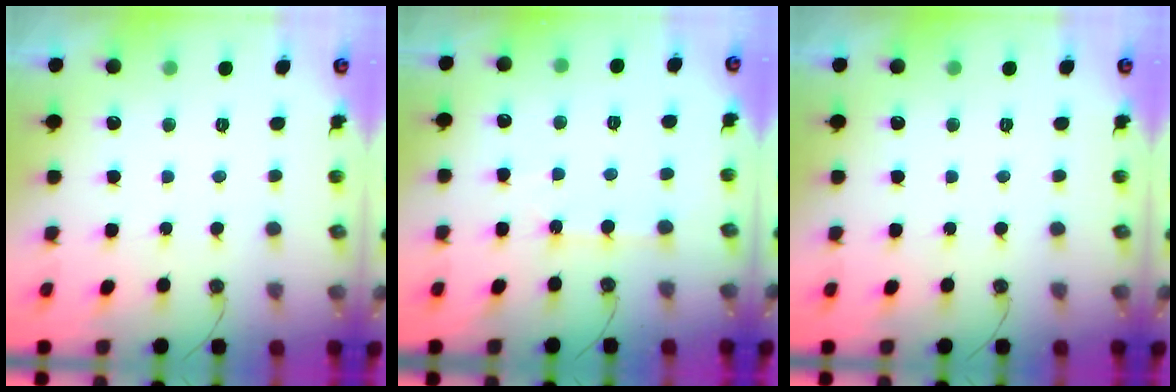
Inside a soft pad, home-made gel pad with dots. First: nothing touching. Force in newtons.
{"total": 0.7, "press": 0.7, "slide": 0.1}
{"total": 0.0}